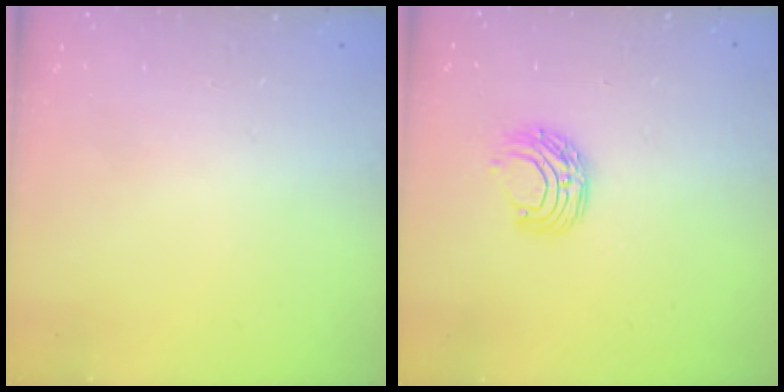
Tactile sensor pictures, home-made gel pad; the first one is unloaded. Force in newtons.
{"total": 6.8, "press": 6.7, "slide": 0.6}